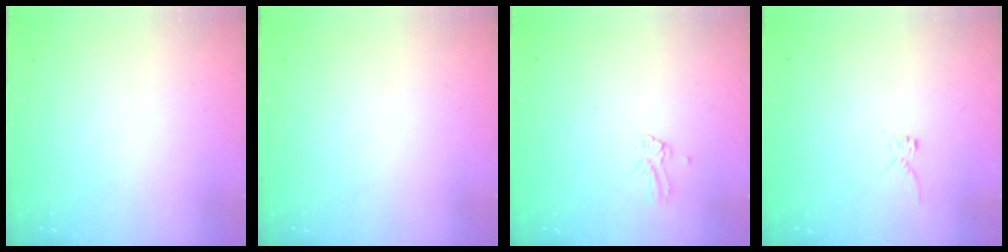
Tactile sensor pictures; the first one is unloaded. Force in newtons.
{"total": 0.0}
{"total": 0.0}
{"total": 2.6, "press": 2.6, "slide": 0.1}